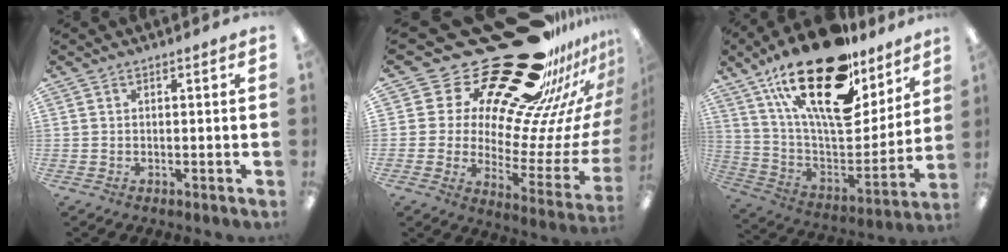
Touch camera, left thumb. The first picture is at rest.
{"total": 32.7, "force": [24.1, 13.5, 17.6], "torque": [-0.225, -0.202, 0.447]}
{"total": 27.9, "force": [17.7, 11.0, 18.6], "torque": [-0.319, -0.109, 0.306]}